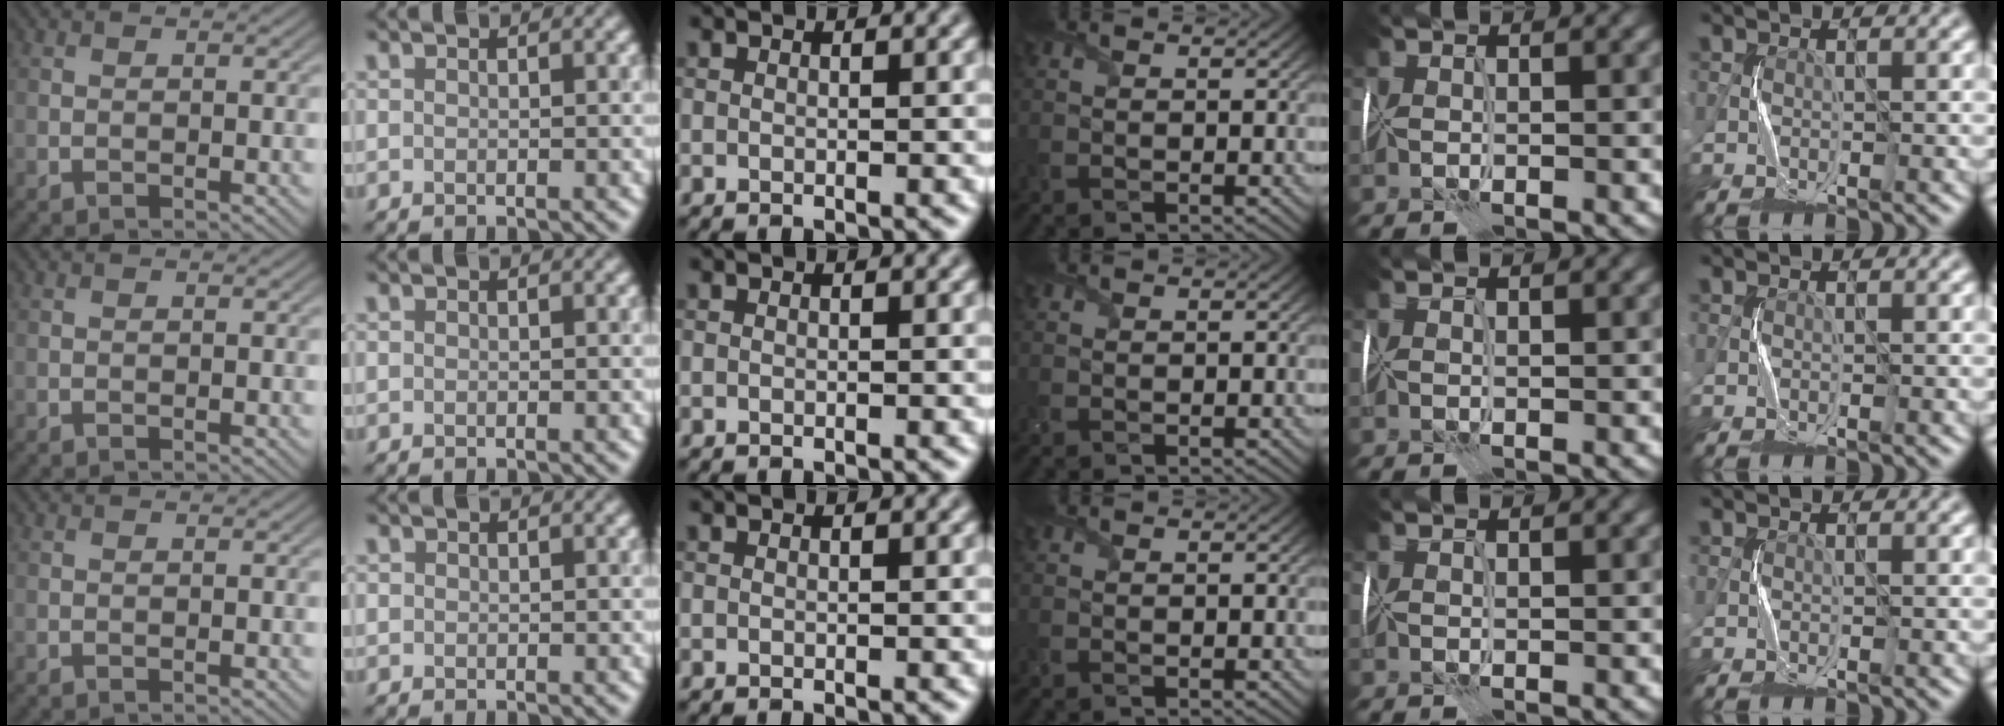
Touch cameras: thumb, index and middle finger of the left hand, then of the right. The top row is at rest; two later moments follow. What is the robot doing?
{"motion": "fold", "object": "tissue"}